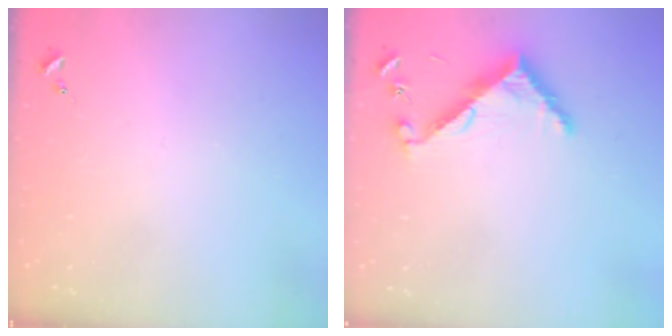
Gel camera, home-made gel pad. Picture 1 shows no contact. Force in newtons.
{"total": 8.0, "press": 7.9, "slide": 0.4}